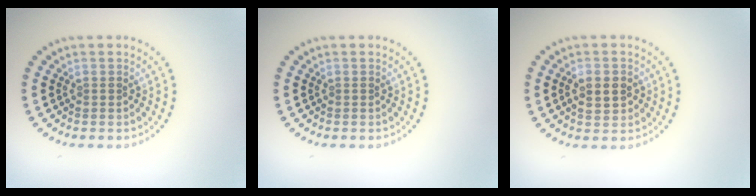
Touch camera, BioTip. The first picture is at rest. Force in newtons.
{"total": 0.0}
{"total": 2.8, "press": 2.8, "slide": 0.2}